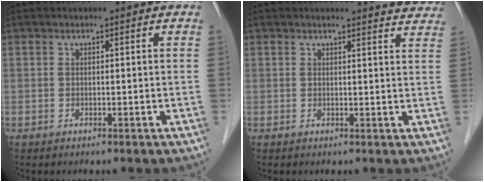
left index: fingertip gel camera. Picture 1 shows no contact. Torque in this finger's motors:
{"motor_torque": [0.78, -0.88, 0.12, 0.01]}